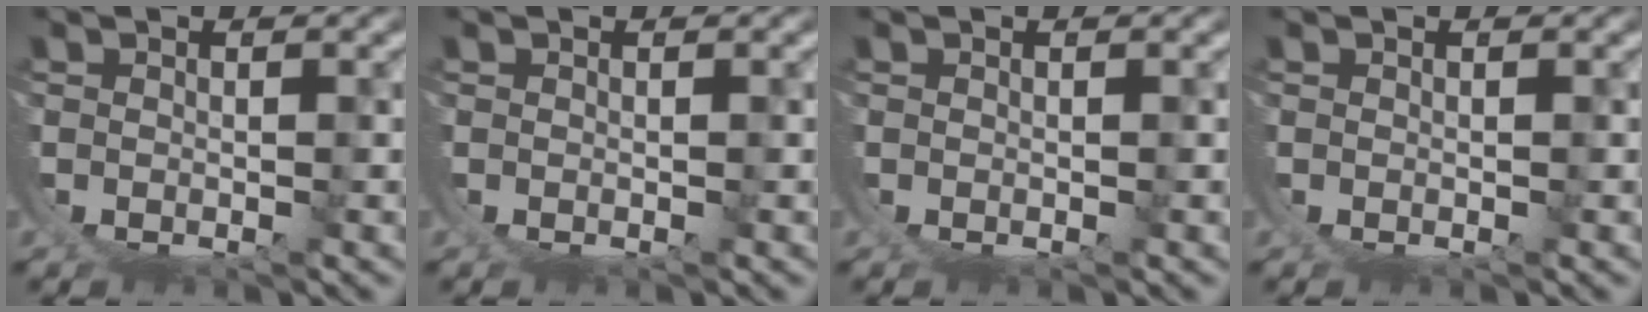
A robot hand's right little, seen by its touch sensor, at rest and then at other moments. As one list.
[{"total": 0.0}, {"total": 0.0}, {"total": 0.0}]